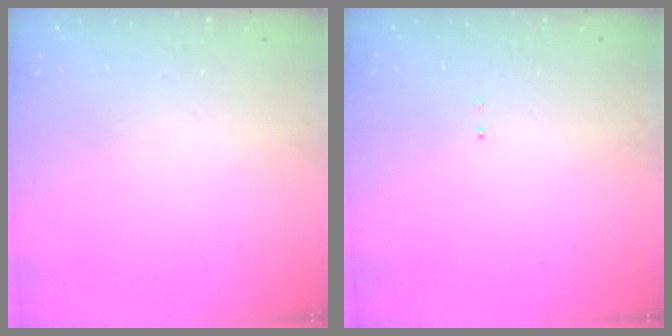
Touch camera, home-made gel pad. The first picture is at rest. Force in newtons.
{"total": 1.3, "press": 1.2, "slide": 0.6}